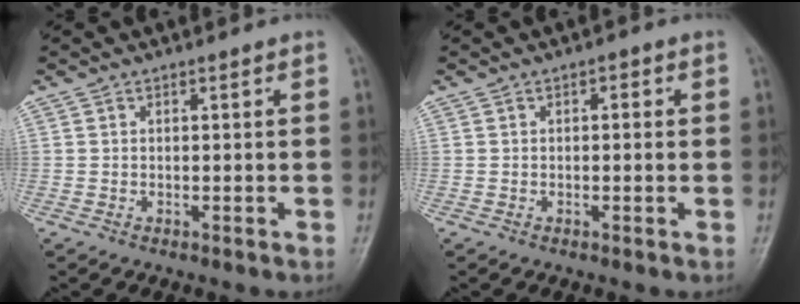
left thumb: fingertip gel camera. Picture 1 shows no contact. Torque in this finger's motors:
{"motor_torque": [0.03, 0.23, -0.21, 0.04, 0.04]}